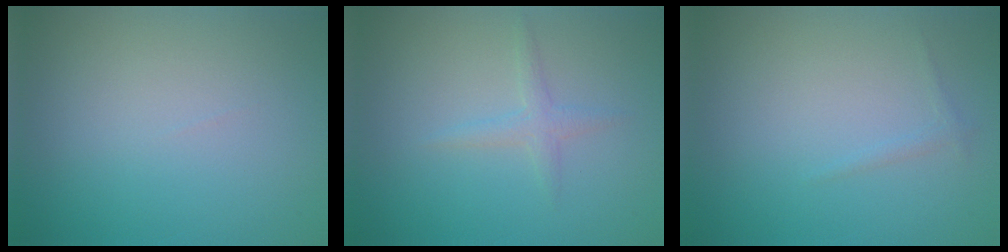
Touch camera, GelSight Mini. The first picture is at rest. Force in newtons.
{"total": 1.4, "press": 1.4, "slide": 0.1}
{"total": 0.6, "press": 0.6, "slide": 0.0}